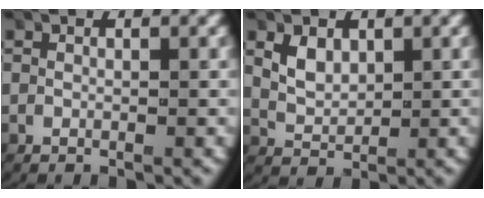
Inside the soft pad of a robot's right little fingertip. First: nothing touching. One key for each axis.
{"total": 2.3, "fx": 0.6, "fy": 1.7, "fz": 1.4, "tx": -0.035, "ty": -0.006, "tz": 0.017}